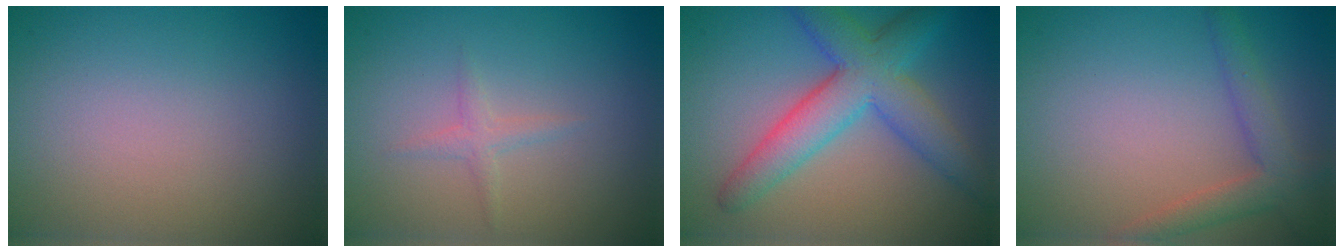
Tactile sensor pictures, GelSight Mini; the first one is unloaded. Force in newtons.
{"total": 1.1, "press": 1.1, "slide": 0.0}
{"total": 6.8, "press": 6.8, "slide": 0.1}
{"total": 2.9, "press": 2.9, "slide": 0.2}